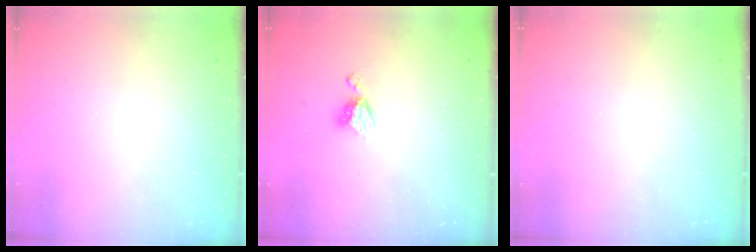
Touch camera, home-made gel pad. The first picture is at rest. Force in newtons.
{"total": 5.3, "press": 5.3, "slide": 0.5}
{"total": 0.0}